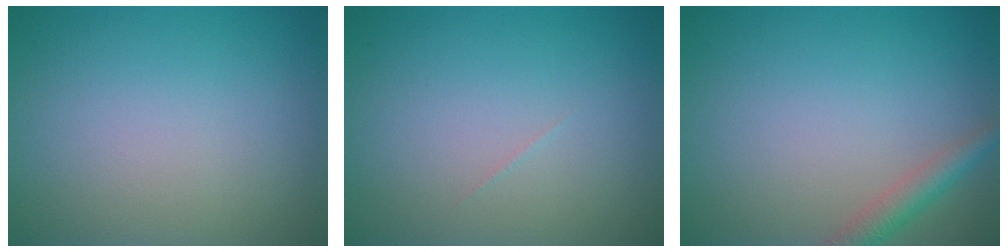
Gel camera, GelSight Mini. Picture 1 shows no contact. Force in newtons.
{"total": 0.0}
{"total": 2.4, "press": 2.4, "slide": 0.1}